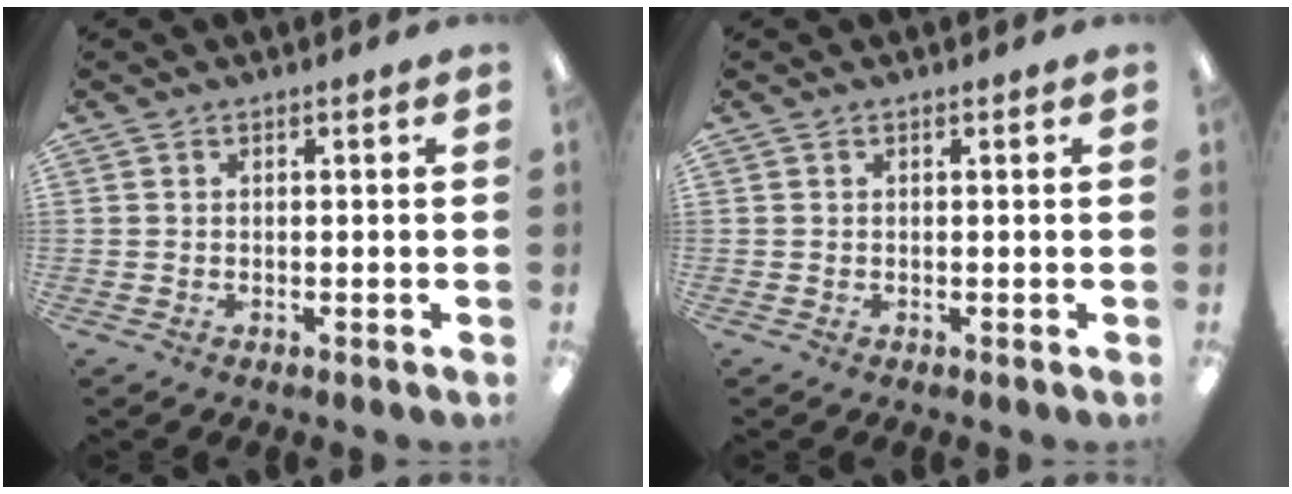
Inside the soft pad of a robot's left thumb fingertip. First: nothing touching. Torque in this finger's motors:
{"motor_torque": [0.00, 0.00, 0.00, 0.00, 0.00]}